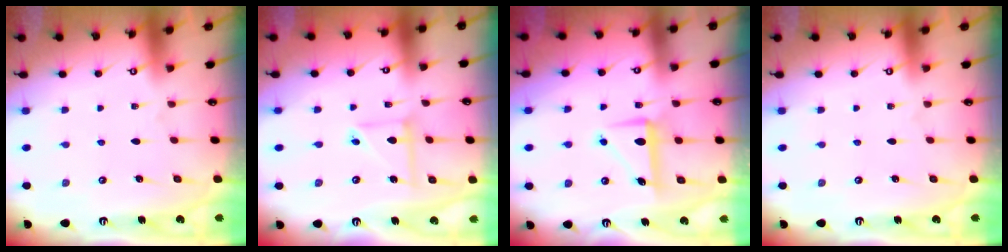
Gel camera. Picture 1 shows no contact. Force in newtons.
{"total": 6.3, "press": 6.3, "slide": 0.4}
{"total": 7.9, "press": 7.7, "slide": 1.7}
{"total": 0.0}